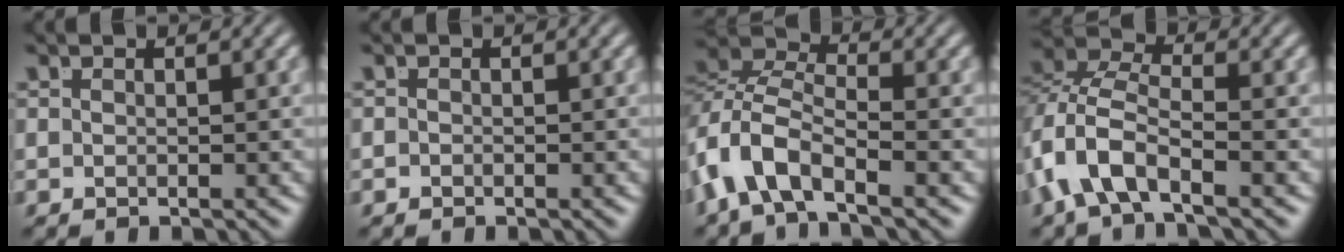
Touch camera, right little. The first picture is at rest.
{"total": 0.6, "force": [-0.5, -0.3, -0.2], "torque": [0.005, -0.008, -0.005]}
{"total": 6.6, "force": [-1.1, 4.8, 4.4], "torque": [-0.116, -0.019, -0.022]}
{"total": 6.1, "force": [-1.7, 4.0, 4.2], "torque": [-0.107, -0.022, -0.029]}